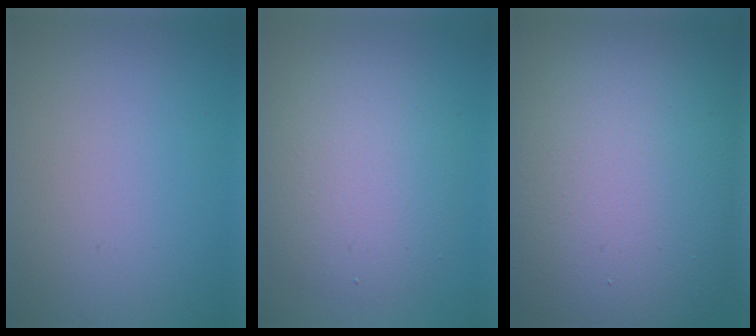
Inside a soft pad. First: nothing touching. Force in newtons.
{"total": 5.5, "press": 5.5, "slide": 0.2}
{"total": 17.8, "press": 17.7, "slide": 1.1}